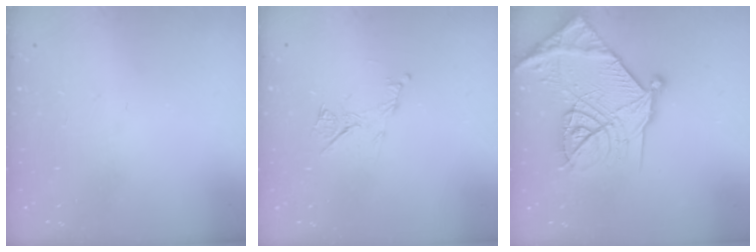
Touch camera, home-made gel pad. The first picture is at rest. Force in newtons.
{"total": 7.2, "press": 7.1, "slide": 0.8}
{"total": 30.3, "press": 30.1, "slide": 3.2}